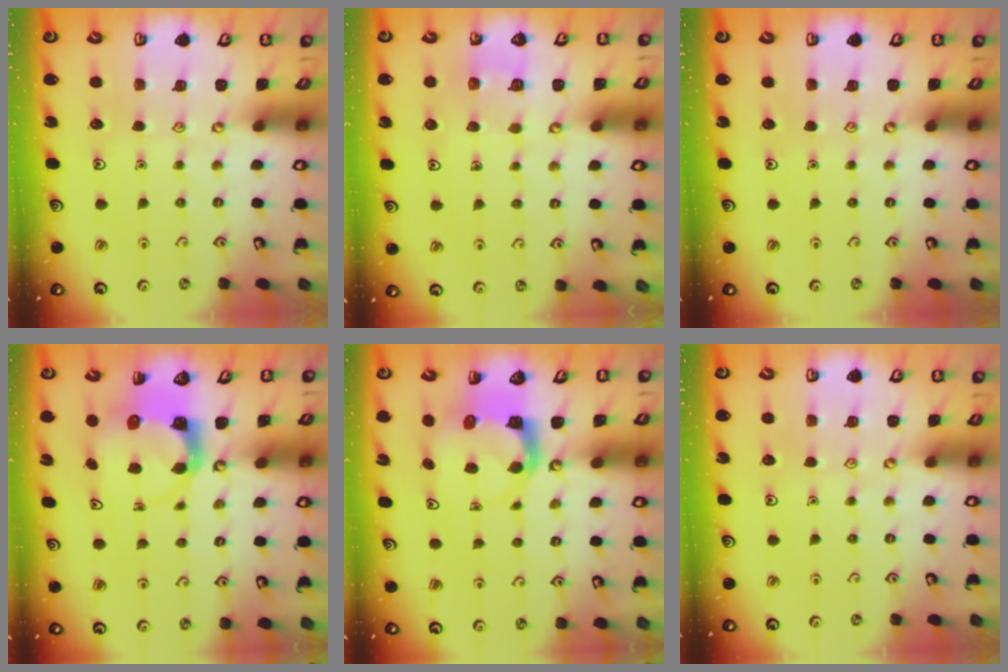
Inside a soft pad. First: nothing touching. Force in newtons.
{"total": 2.8, "press": 2.8, "slide": 0.1}
{"total": 0.0}
{"total": 3.7, "press": 3.6, "slide": 0.5}
{"total": 4.0, "press": 4.0, "slide": 0.3}
{"total": 0.0}